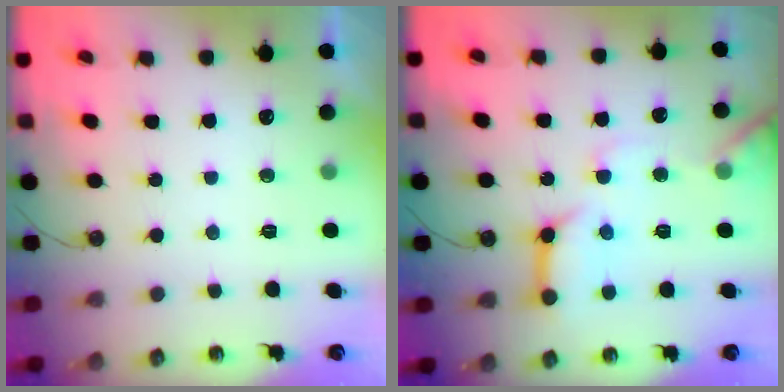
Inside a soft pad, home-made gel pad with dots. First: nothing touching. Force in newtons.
{"total": 13.0, "press": 12.9, "slide": 1.7}